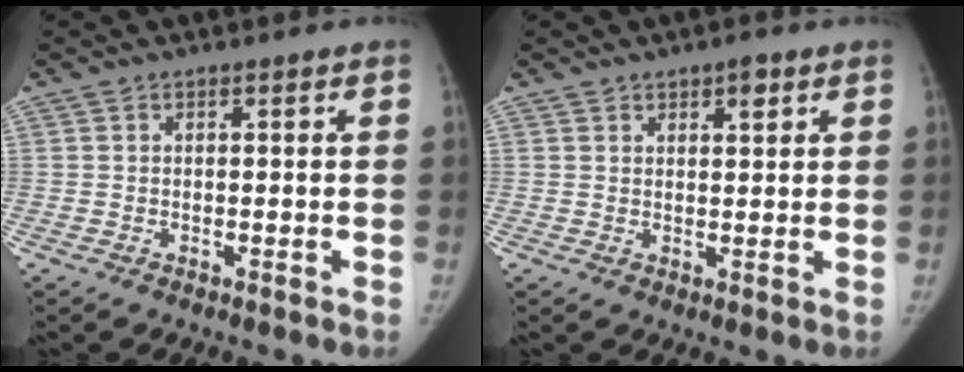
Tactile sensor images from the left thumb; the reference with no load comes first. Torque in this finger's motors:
{"motor_torque": [-0.33, -0.05, -0.04, -0.03, -0.01]}